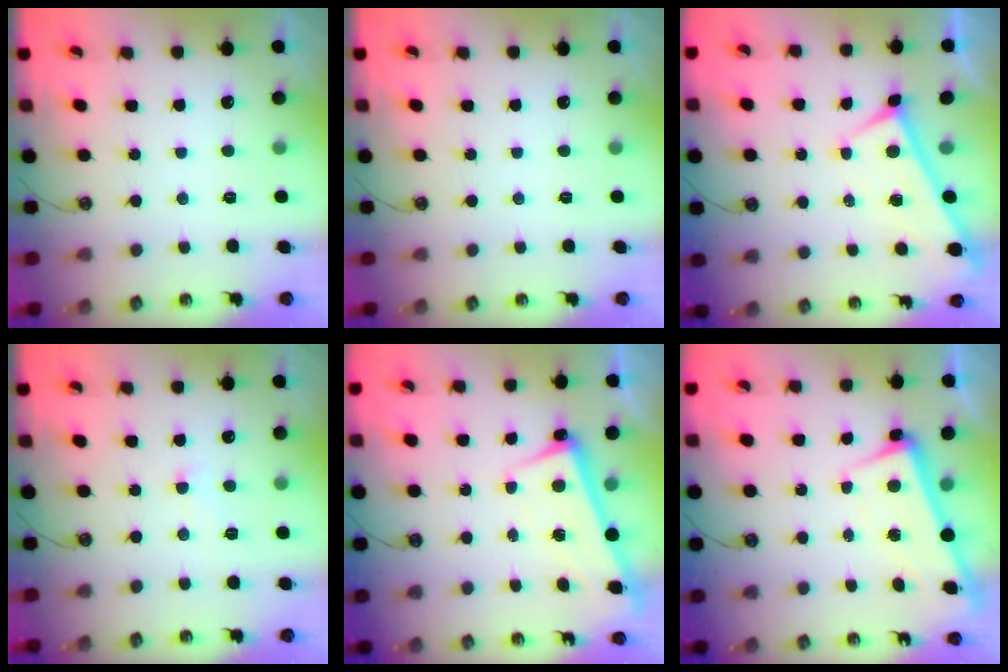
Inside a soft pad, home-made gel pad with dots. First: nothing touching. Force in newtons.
{"total": 0.0}
{"total": 0.0}
{"total": 0.9, "press": 0.8, "slide": 0.5}
{"total": 2.6, "press": 2.4, "slide": 0.9}
{"total": 2.1, "press": 2.0, "slide": 0.9}